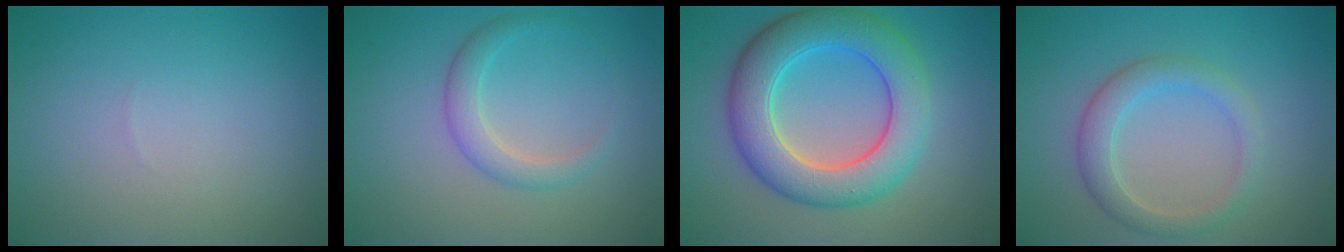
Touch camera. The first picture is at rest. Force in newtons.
{"total": 2.4, "press": 2.4, "slide": 0.1}
{"total": 8.2, "press": 8.2, "slide": 0.4}
{"total": 3.1, "press": 3.1, "slide": 0.1}